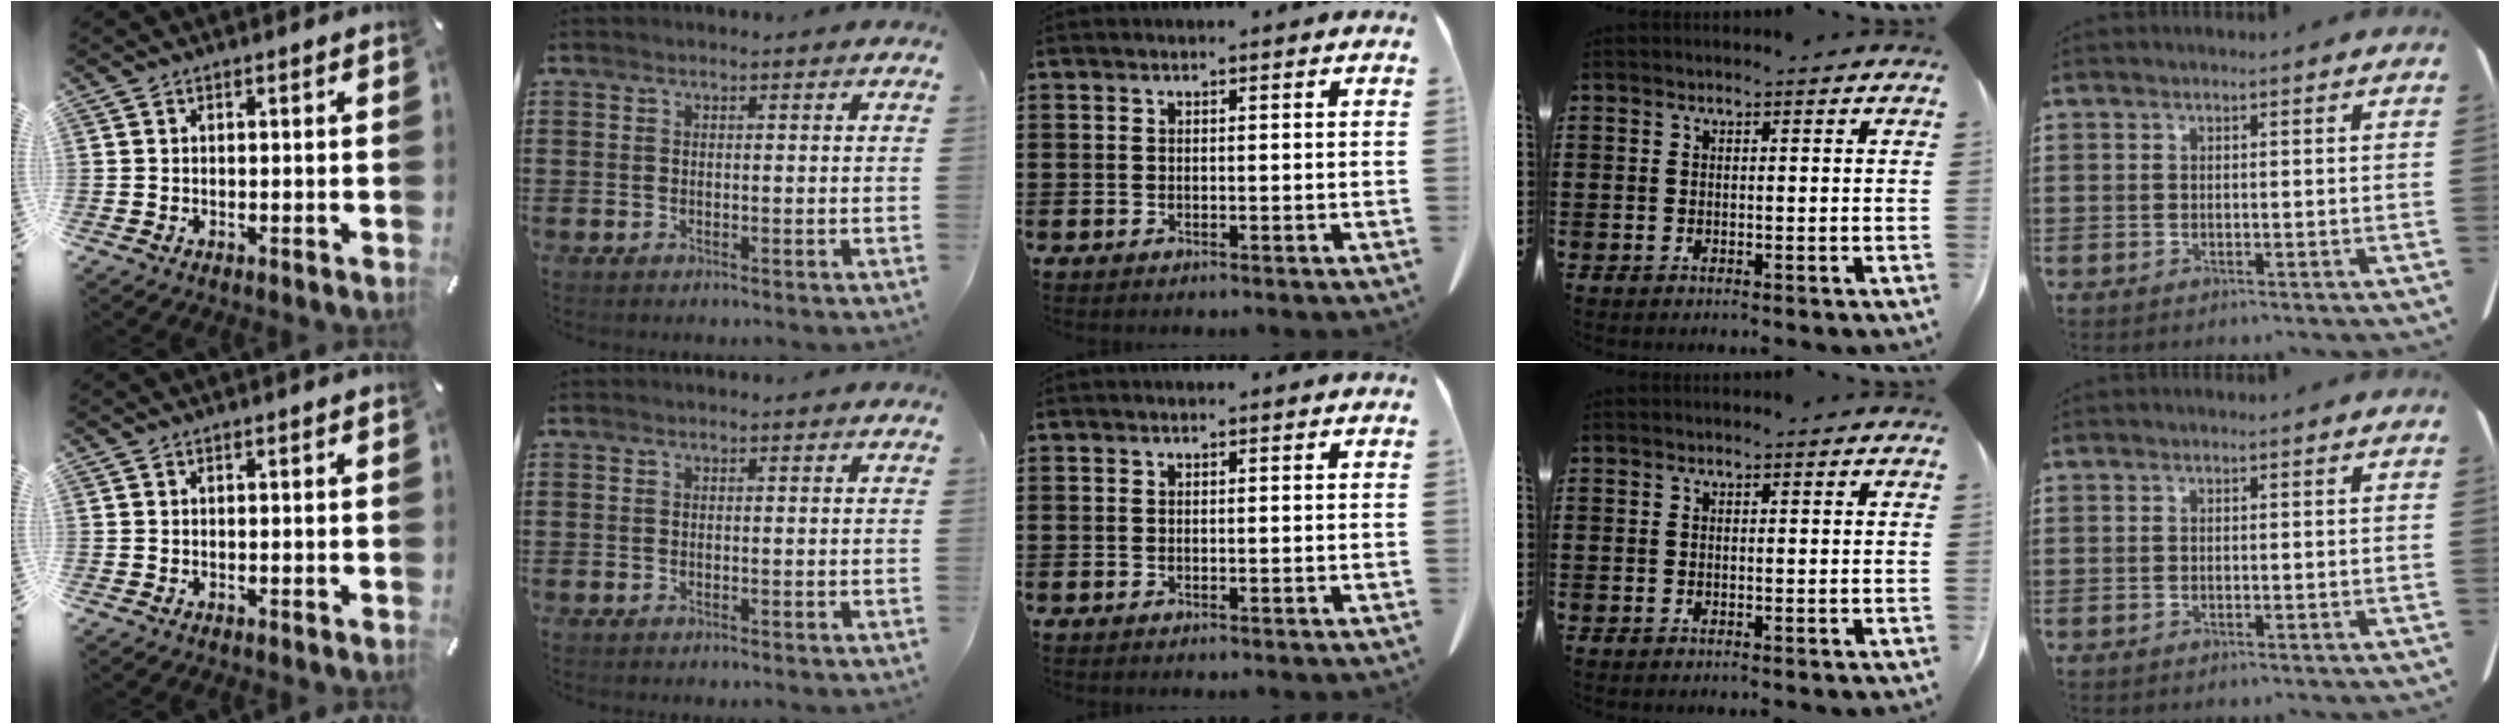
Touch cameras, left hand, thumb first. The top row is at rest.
{}